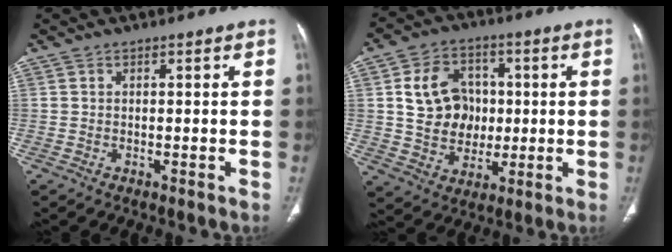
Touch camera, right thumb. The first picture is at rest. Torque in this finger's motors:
{"motor_torque": [0.19, 0.20, 0.43, 0.32, 0.10]}